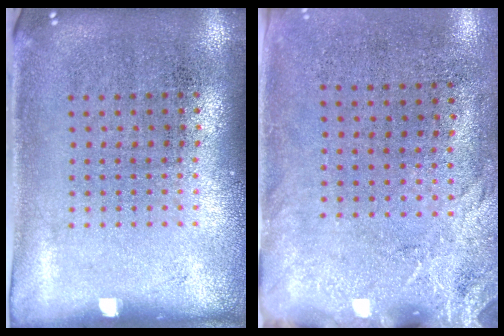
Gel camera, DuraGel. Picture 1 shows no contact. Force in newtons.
{"total": 2.6, "press": 2.0, "slide": 1.6}